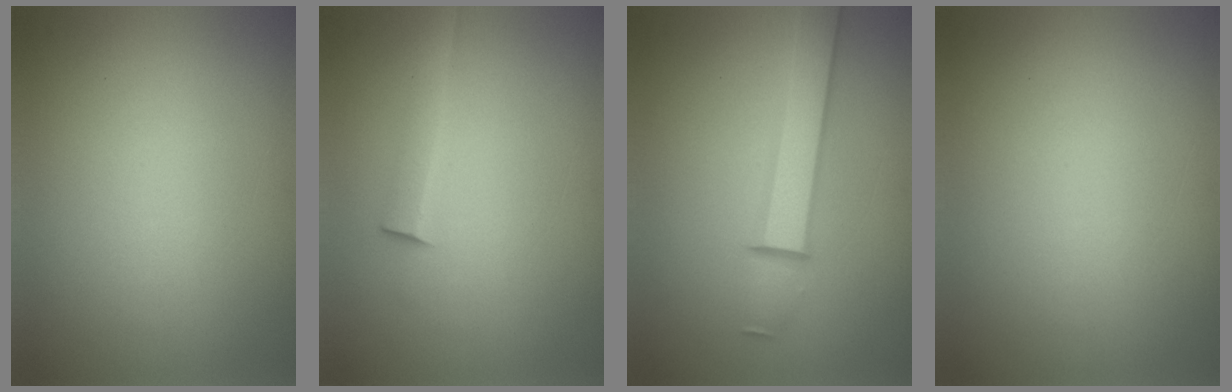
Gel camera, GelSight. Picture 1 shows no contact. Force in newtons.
{"total": 2.7}
{"total": 4.7}
{"total": 0.0}